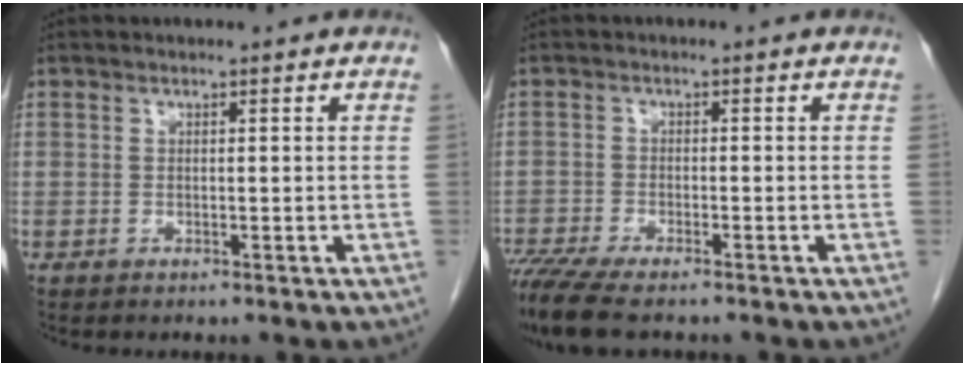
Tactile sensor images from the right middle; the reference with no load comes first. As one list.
[{"total": 9.1, "force": [-7.2, 2.0, 5.2], "torque": [-0.097, -0.018, -0.122]}]